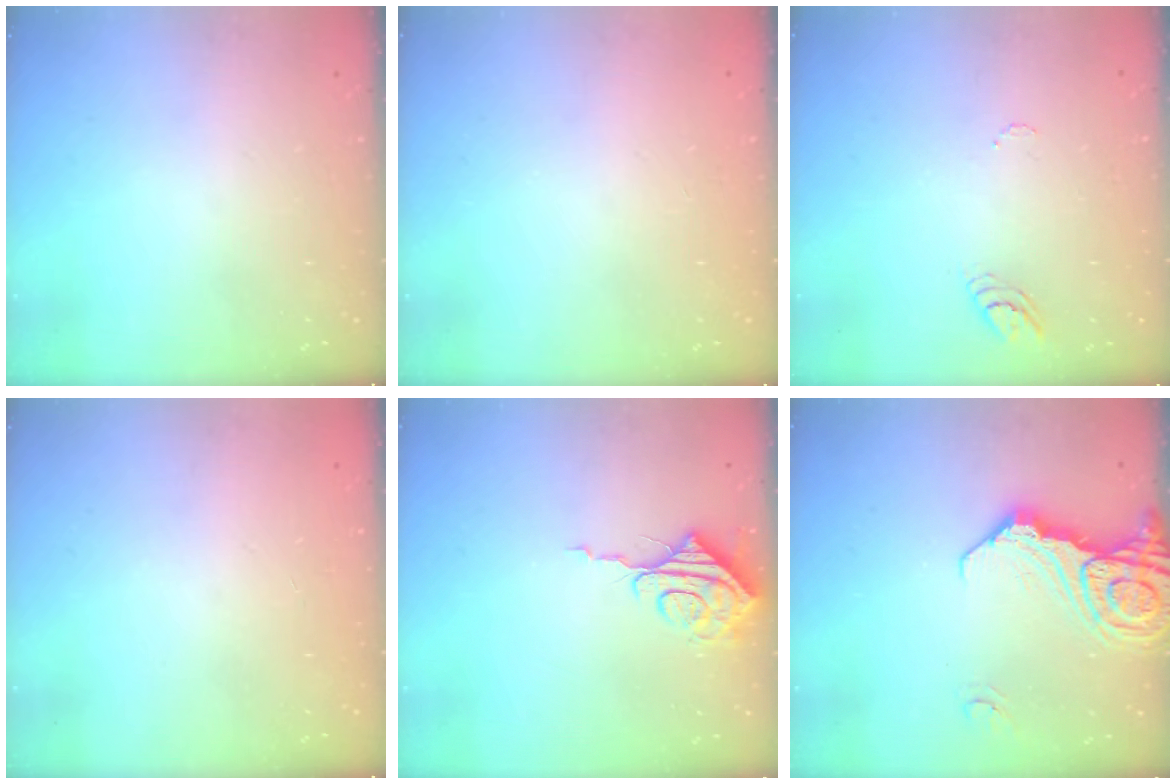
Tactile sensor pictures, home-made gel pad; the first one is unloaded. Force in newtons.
{"total": 0.0}
{"total": 3.6, "press": 3.6, "slide": 0.2}
{"total": 0.0}
{"total": 8.2, "press": 8.1, "slide": 0.9}
{"total": 15.0, "press": 14.9, "slide": 1.9}